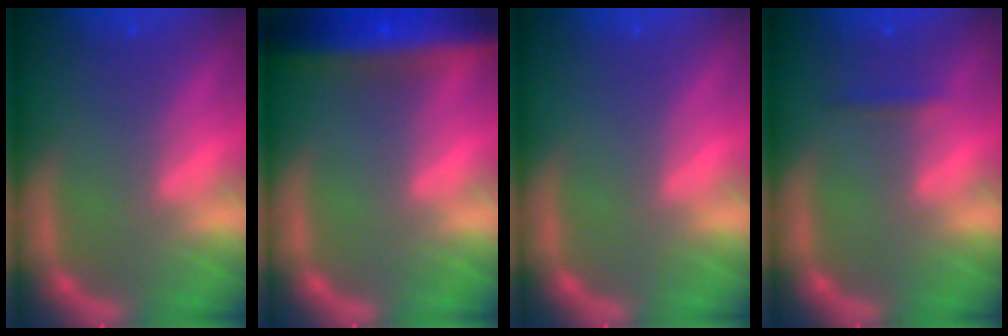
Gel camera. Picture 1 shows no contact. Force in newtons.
{"total": 10.0}
{"total": 0.0}
{"total": 0.9}